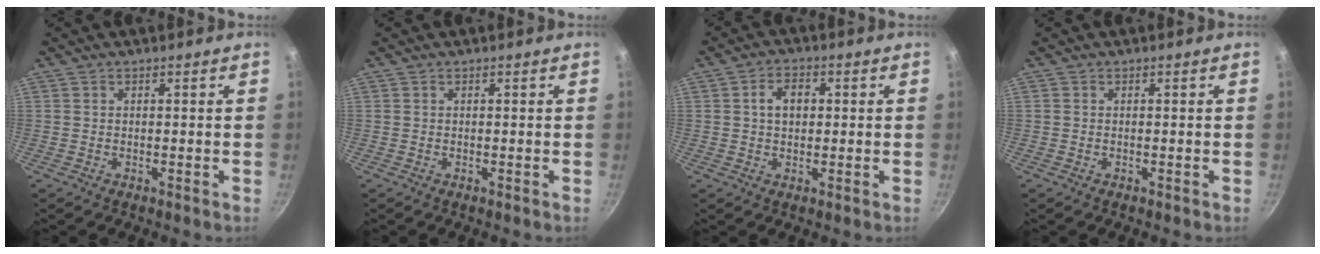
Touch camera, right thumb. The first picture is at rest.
{"total": 0.0}
{"total": 4.9, "force": [0.8, 3.4, 3.4], "torque": [-0.042, 0.010, 0.009]}
{"total": 0.0}